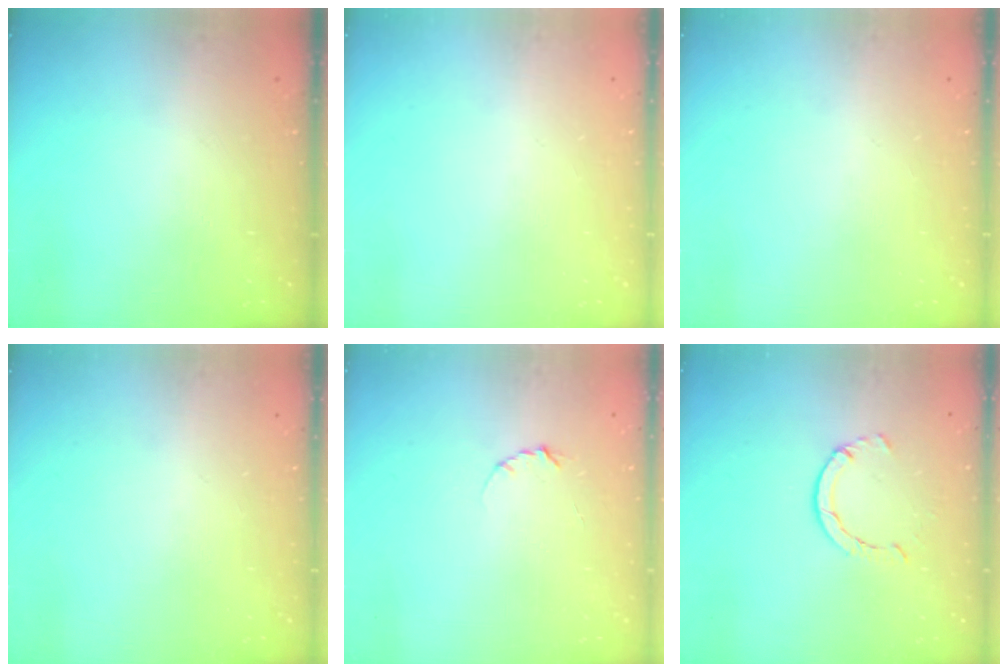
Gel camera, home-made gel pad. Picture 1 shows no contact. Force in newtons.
{"total": 0.0}
{"total": 0.0}
{"total": 0.0}
{"total": 2.3, "press": 2.3, "slide": 0.4}
{"total": 2.9, "press": 2.9, "slide": 0.4}